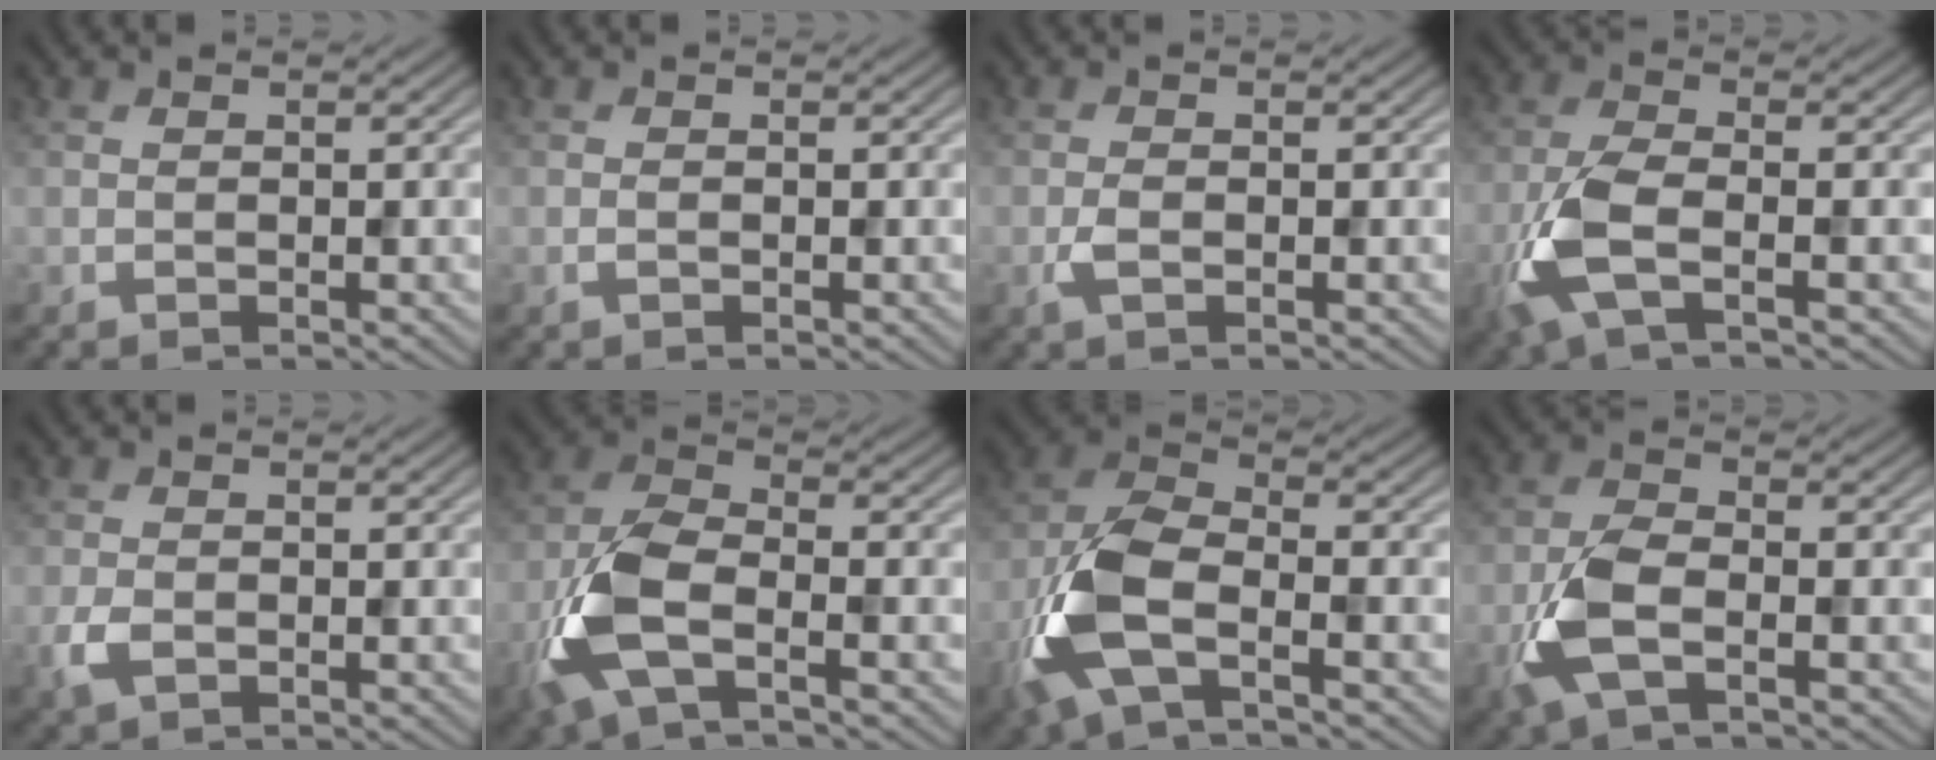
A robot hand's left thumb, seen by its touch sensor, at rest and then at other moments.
{"total": 0.5, "force": [-0.1, 0.1, 0.5], "torque": [-0.010, 0.002, -0.003]}
{"total": 1.6, "force": [-0.5, 0.7, 1.4], "torque": [-0.029, 0.001, -0.016]}
{"total": 6.9, "force": [-2.4, 2.6, 5.9], "torque": [-0.150, -0.006, -0.062]}
{"total": 2.4, "force": [-0.8, 1.5, 1.7], "torque": [-0.045, -0.006, -0.019]}
{"total": 8.7, "force": [-3.5, 3.8, 7.0], "torque": [-0.172, -0.005, -0.089]}
{"total": 9.6, "force": [-4.0, 4.4, 7.6], "torque": [-0.183, -0.006, -0.098]}
{"total": 6.0, "force": [-2.2, 2.7, 4.9], "torque": [-0.118, -0.003, -0.054]}